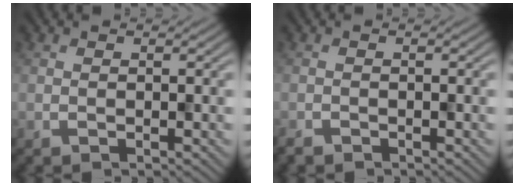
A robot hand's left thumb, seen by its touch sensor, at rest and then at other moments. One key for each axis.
{"total": 1.2, "fx": -1.2, "fy": 0.3, "fz": -0.1, "tx": 0.002, "ty": -0.002, "tz": -0.020}